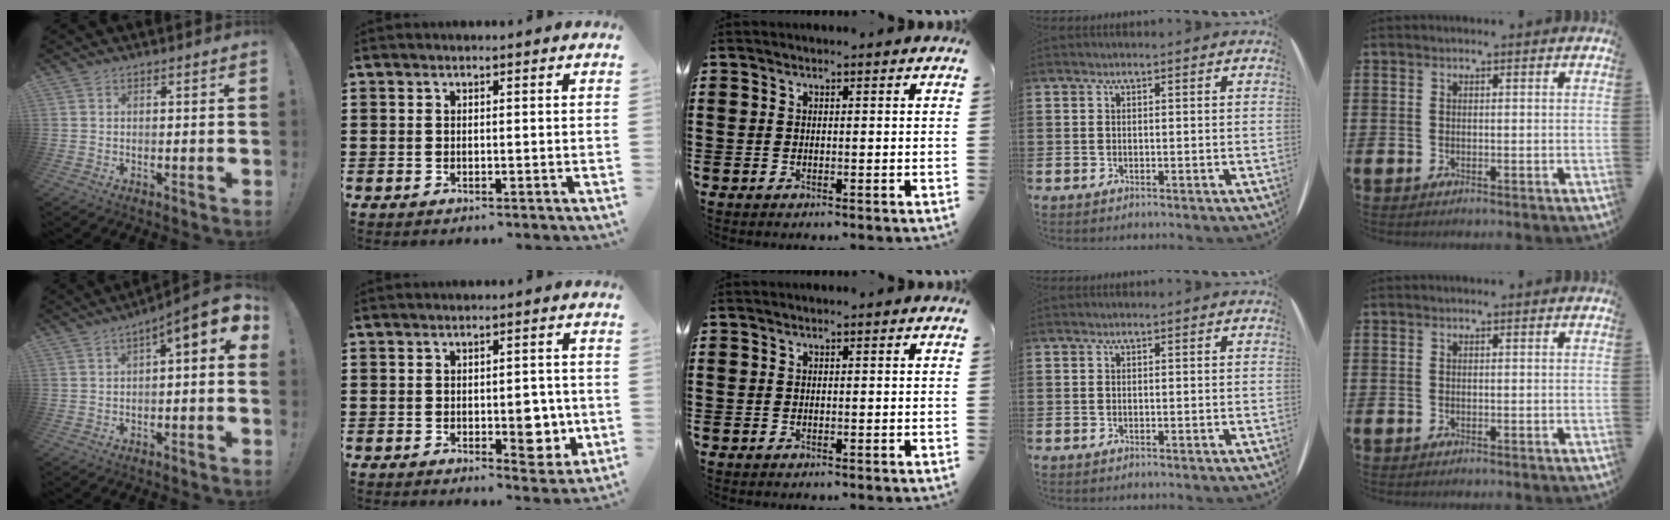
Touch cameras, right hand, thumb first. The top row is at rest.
{"thumb": {"total": 7.7, "force": [2.7, 1.5, 7.1], "torque": [-0.100, -0.025, 0.042]}, "index": {"total": 5.3, "force": [-1.1, 2.8, 4.3], "torque": [-0.057, 0.004, -0.021]}}